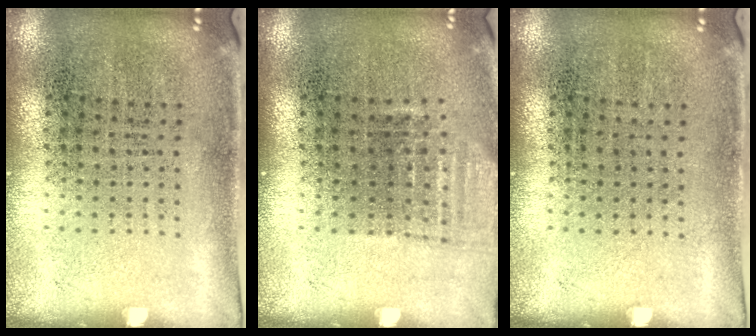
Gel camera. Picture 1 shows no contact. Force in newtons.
{"total": 1.0, "press": 0.9, "slide": 0.4}
{"total": 0.0}